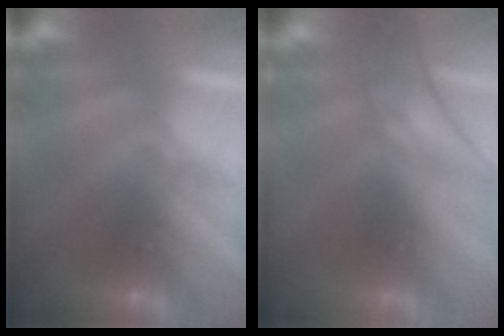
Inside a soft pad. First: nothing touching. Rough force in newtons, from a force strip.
{"total": 3.1}